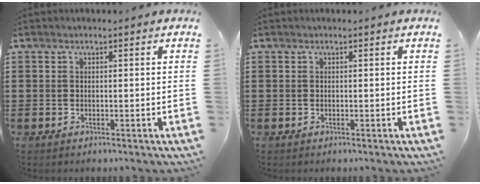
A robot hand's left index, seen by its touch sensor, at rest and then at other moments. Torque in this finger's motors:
{"motor_torque": [0.00, 0.00, 0.00, 0.00]}